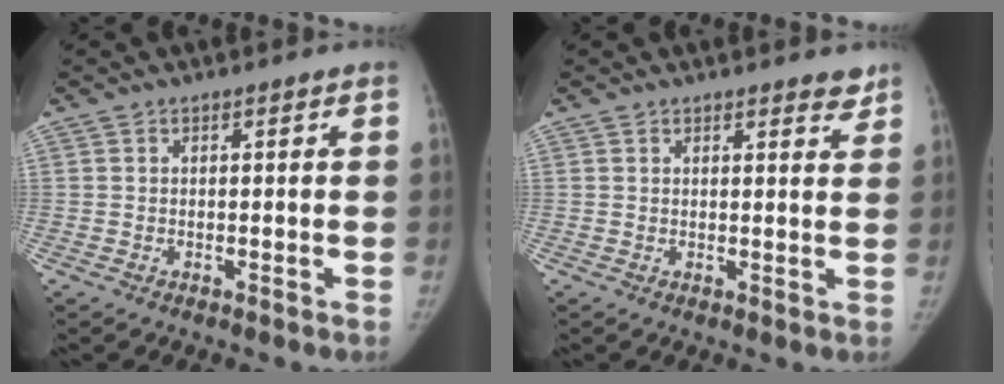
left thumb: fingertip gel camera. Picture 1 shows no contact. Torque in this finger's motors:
{"motor_torque": [0.39, 0.11, 0.37, -0.05, 0.10]}